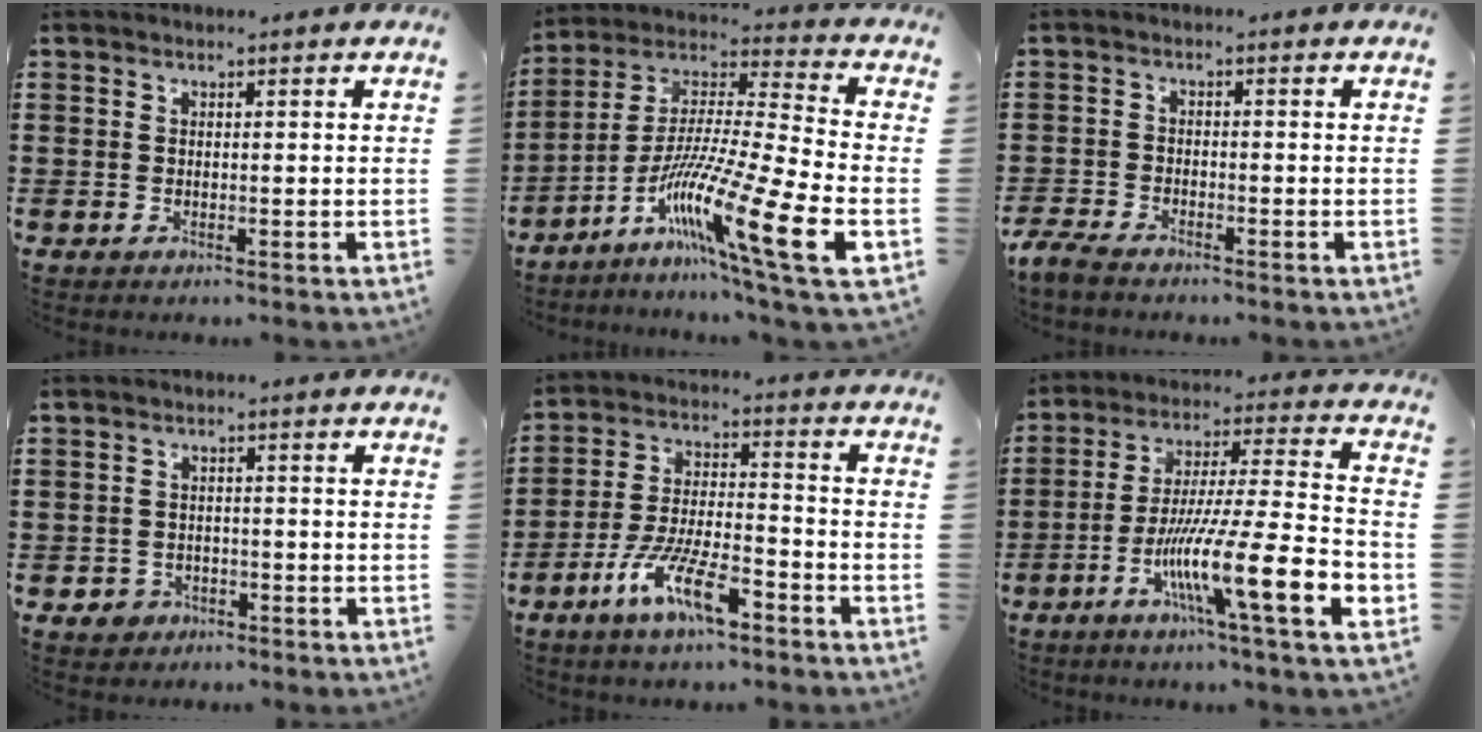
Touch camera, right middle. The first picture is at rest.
{"total": 16.6, "force": [-8.6, 0.3, 14.2], "torque": [-0.282, -0.022, -0.162]}
{"total": 2.8, "force": [-2.6, 0.6, 0.8], "torque": [-0.036, -0.002, -0.060]}
{"total": 1.9, "force": [-1.4, 1.3, 0.3], "torque": [-0.011, 0.003, -0.031]}
{"total": 9.6, "force": [-6.2, 2.2, 7.1], "torque": [-0.154, -0.004, -0.120]}
{"total": 16.3, "force": [-7.1, 1.6, 14.6], "torque": [-0.263, -0.009, -0.122]}